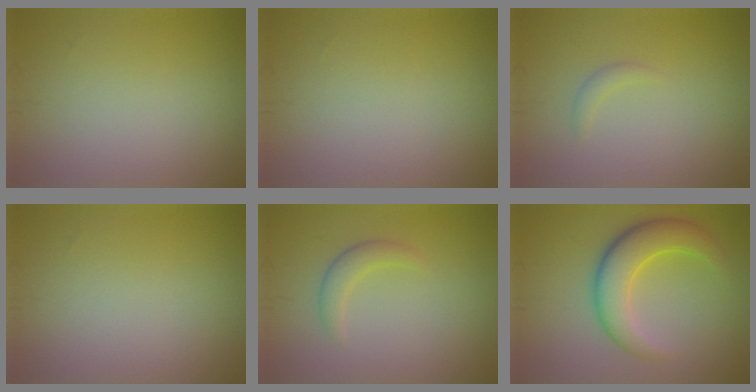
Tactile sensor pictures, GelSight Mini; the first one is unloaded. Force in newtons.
{"total": 0.0}
{"total": 0.8, "press": 0.8, "slide": 0.1}
{"total": 0.0}
{"total": 1.7, "press": 1.7, "slide": 0.2}
{"total": 5.7, "press": 5.7, "slide": 0.2}